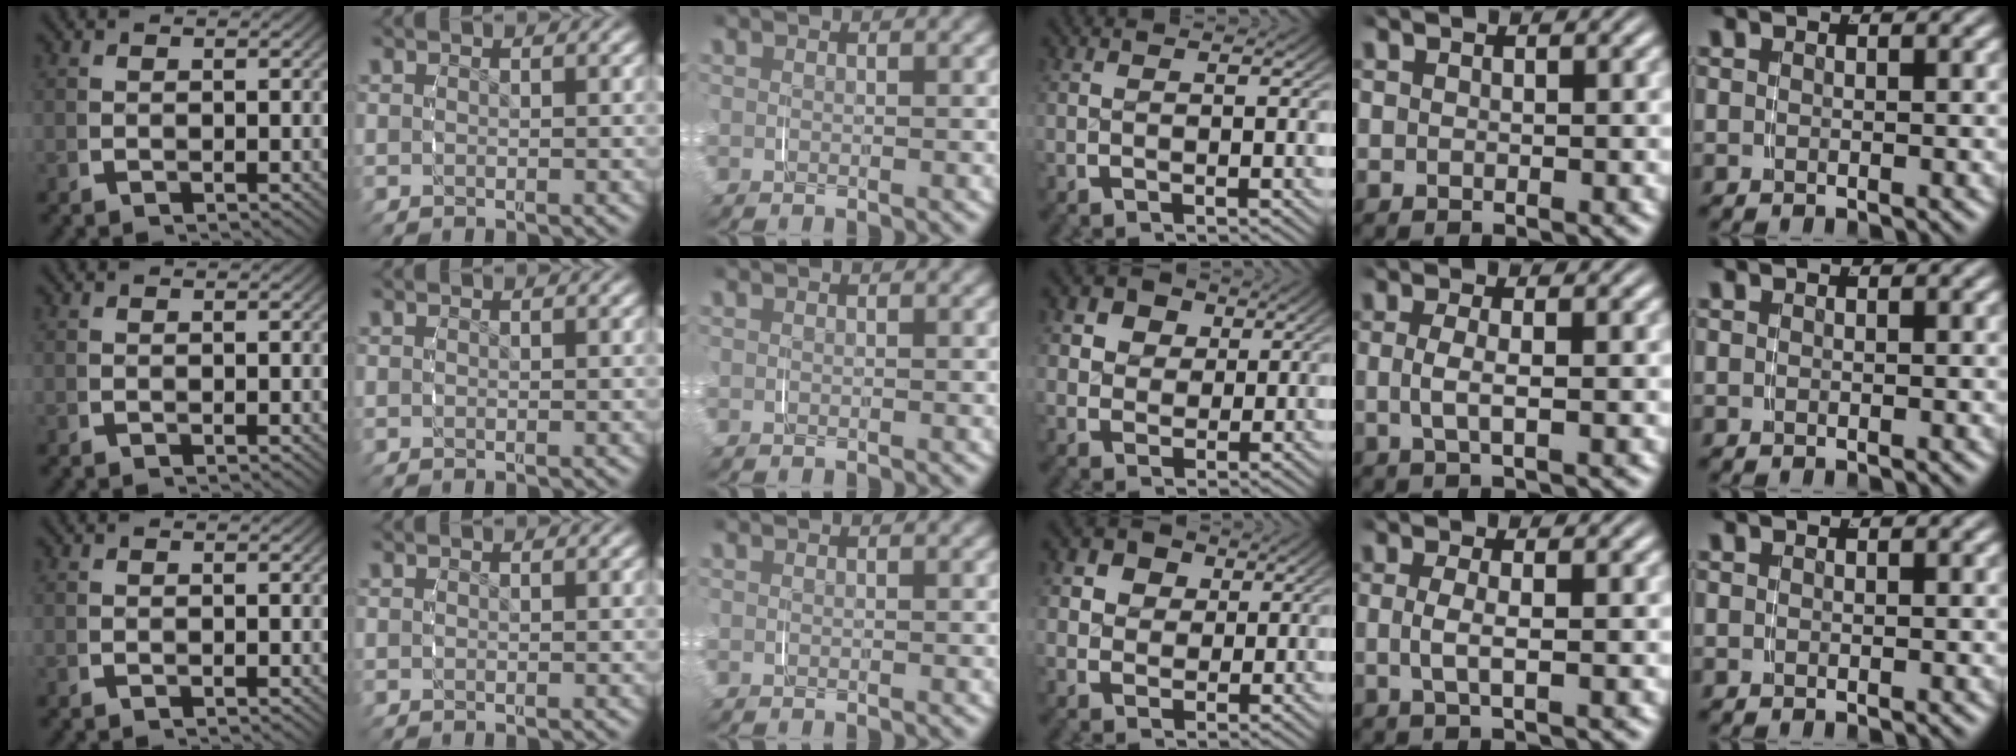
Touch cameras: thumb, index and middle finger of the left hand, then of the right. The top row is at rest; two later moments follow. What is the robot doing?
{"motion": "grasp_and_lifting", "object": "pen bag"}